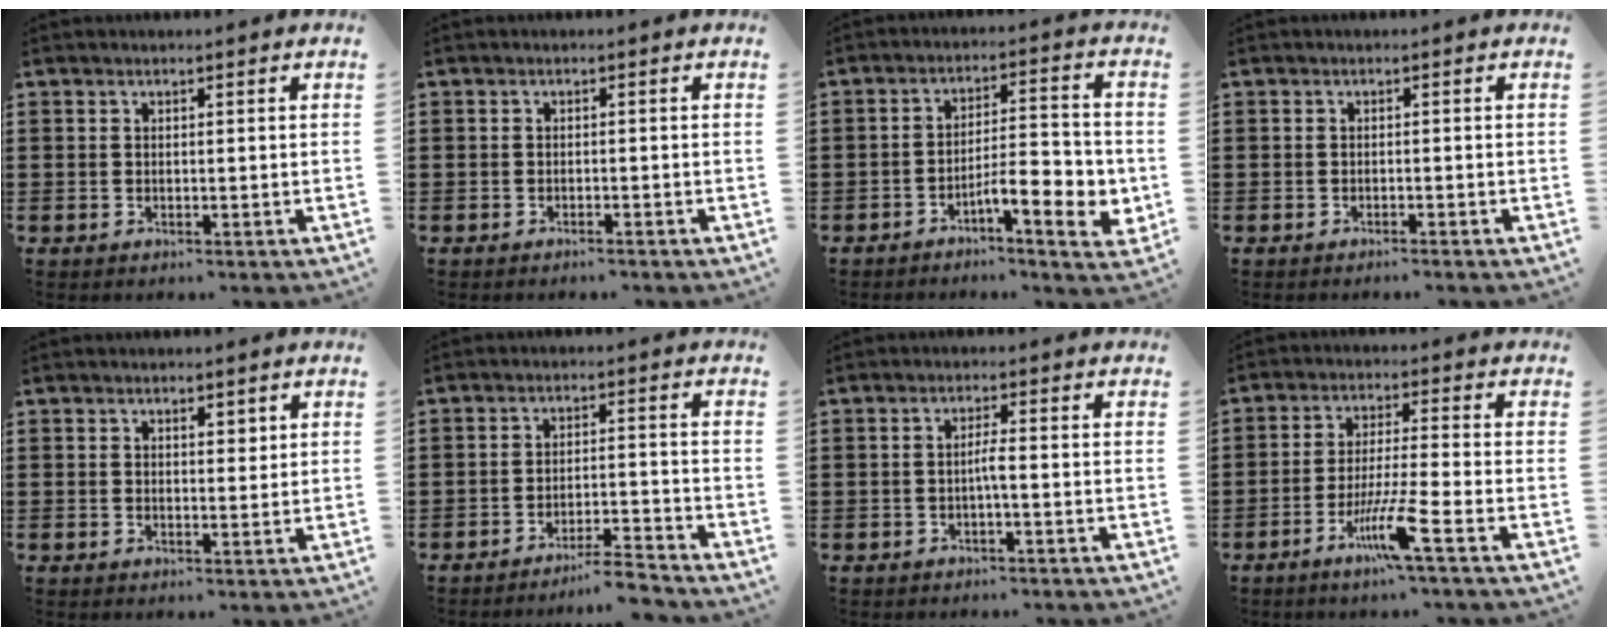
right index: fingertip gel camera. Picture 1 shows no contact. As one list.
[{"total": 0.7, "force": [-0.7, 0.0, 0.2], "torque": [-0.007, -0.001, -0.014]}, {"total": 7.9, "force": [-3.6, 2.1, 6.7], "torque": [-0.093, -0.003, -0.063]}, {"total": 0.7, "force": [-0.7, -0.1, 0.2], "torque": [-0.006, -0.001, -0.014]}, {"total": 1.5, "force": [0.9, 0.8, 0.9], "torque": [-0.011, 0.001, 0.014]}, {"total": 4.7, "force": [-4.4, -0.3, 1.5], "torque": [-0.027, -0.007, -0.088]}, {"total": 1.9, "force": [-0.7, 0.0, 1.8], "torque": [-0.034, 0.001, -0.014]}, {"total": 7.7, "force": [-4.4, -0.1, 6.3], "torque": [-0.128, -0.012, -0.085]}]